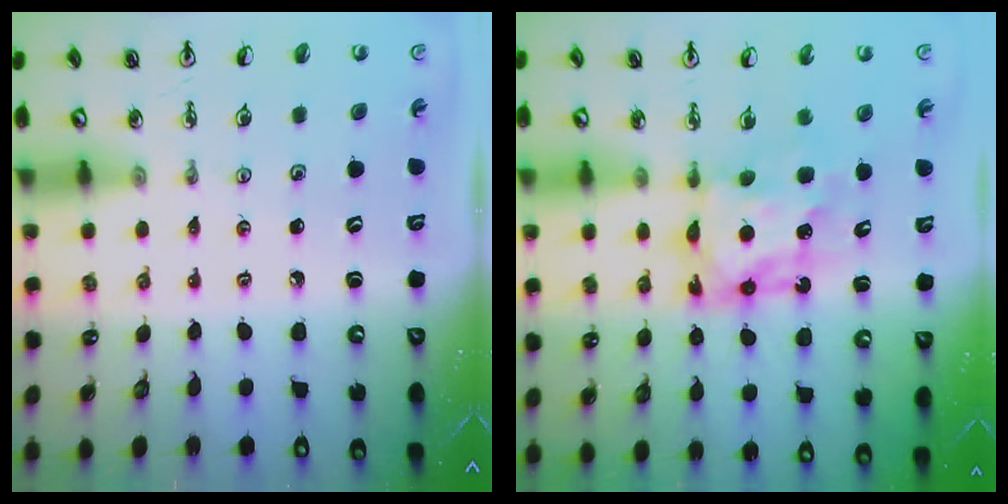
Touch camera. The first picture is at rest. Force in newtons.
{"total": 7.2, "press": 7.1, "slide": 0.7}